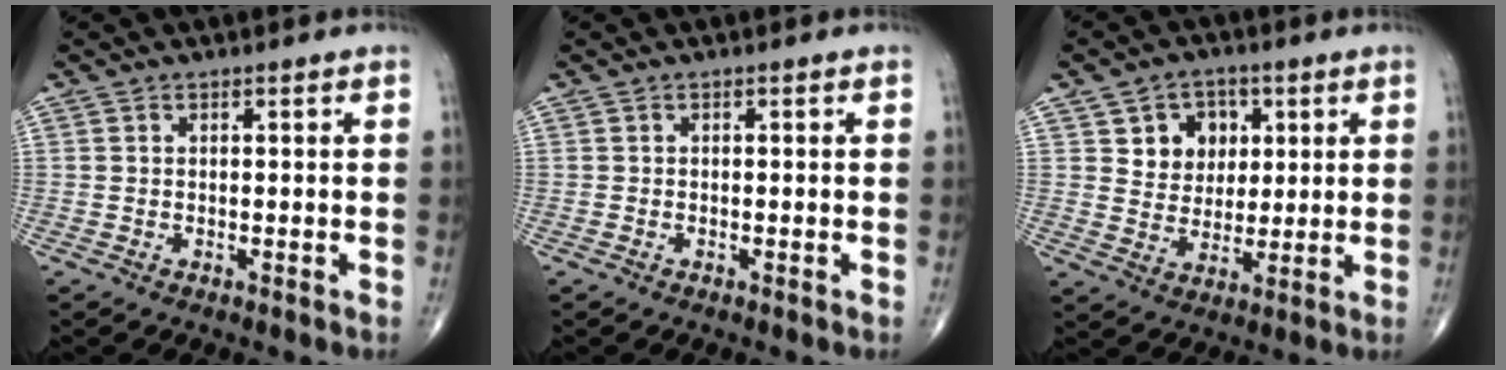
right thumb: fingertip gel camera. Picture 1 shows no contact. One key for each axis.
{"total": 0.0}
{"total": 8.4, "fx": 3.0, "fy": 6.9, "fz": 3.8, "tx": -0.017, "ty": -0.009, "tz": 0.050}